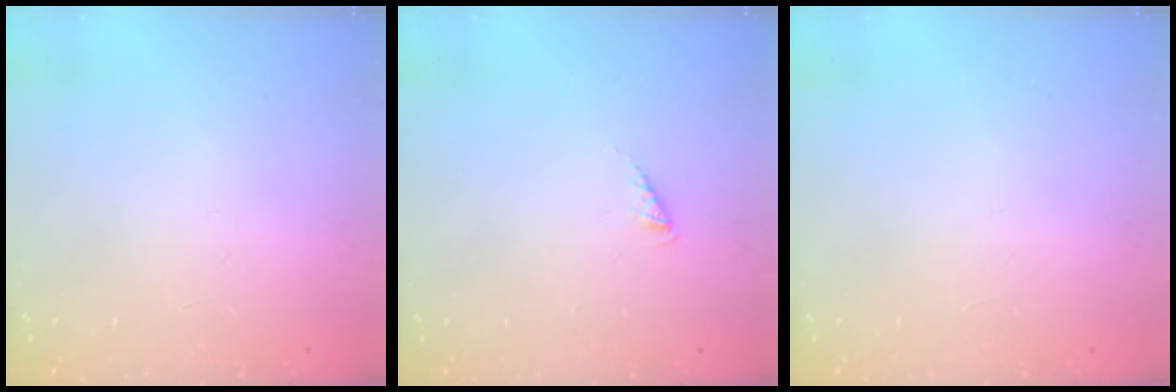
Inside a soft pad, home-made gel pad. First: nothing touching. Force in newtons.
{"total": 0.8, "press": 0.8, "slide": 0.2}
{"total": 0.0}